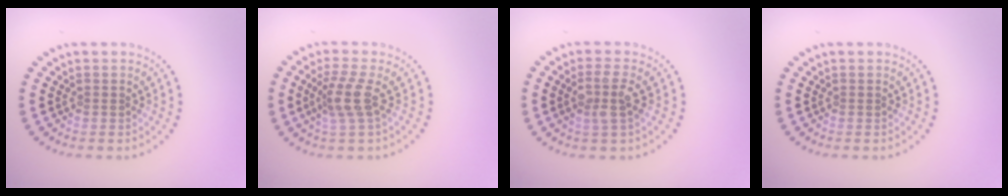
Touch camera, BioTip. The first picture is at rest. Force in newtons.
{"total": 2.9, "press": 2.3, "slide": 1.8}
{"total": 2.6, "press": 2.2, "slide": 1.3}
{"total": 0.0}